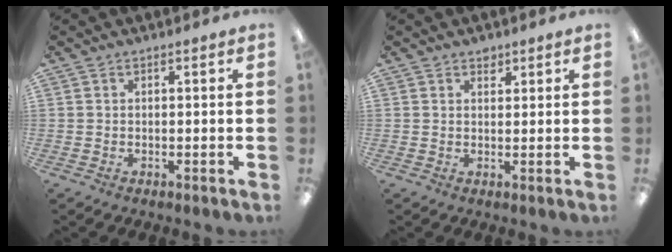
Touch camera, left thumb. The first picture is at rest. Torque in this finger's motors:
{"motor_torque": [0.06, -0.05, 0.15, -0.24, 0.00]}